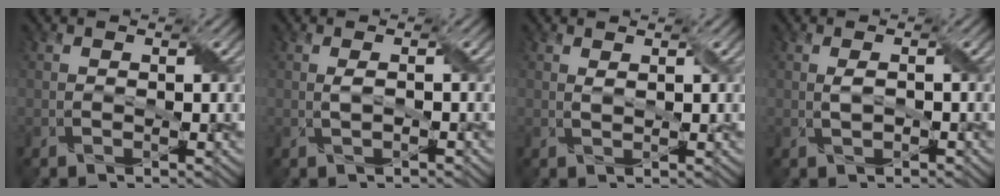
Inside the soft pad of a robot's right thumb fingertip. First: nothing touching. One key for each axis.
{"total": 1.0, "fx": 0.0, "fy": 0.1, "fz": 1.0, "tx": -0.025, "ty": 0.005, "tz": 0.001}
{"total": 0.8, "fx": 0.5, "fy": 0.1, "fz": 0.5, "tx": -0.017, "ty": 0.002, "tz": 0.011}
{"total": 1.2, "fx": 0.0, "fy": 0.4, "fz": 1.1, "tx": -0.028, "ty": 0.004, "tz": 0.001}